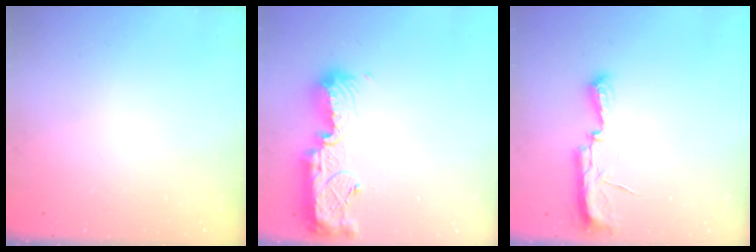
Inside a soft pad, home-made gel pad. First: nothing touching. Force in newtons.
{"total": 13.1, "press": 13.1, "slide": 0.8}
{"total": 8.8, "press": 8.2, "slide": 3.2}